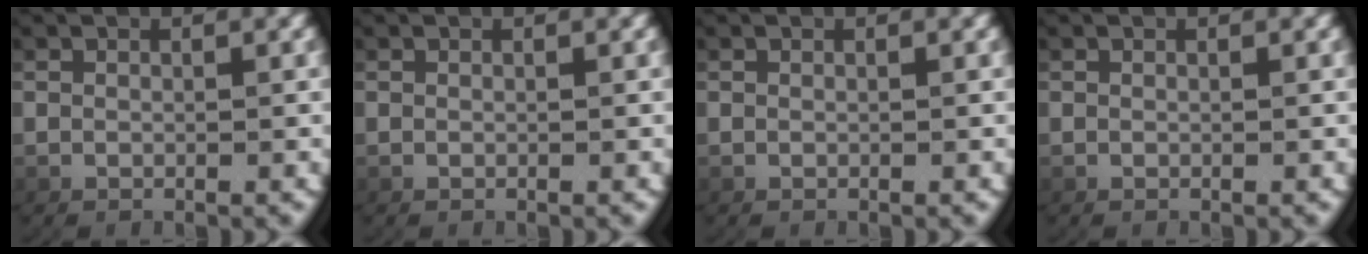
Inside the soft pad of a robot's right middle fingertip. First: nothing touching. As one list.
[{"total": 0.0}, {"total": 0.0}, {"total": 0.0}]